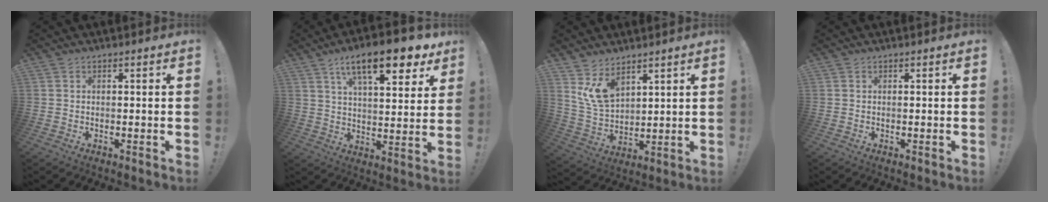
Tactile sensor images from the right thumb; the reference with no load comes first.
{"total": 17.2, "force": [9.7, 5.5, 13.1], "torque": [-0.205, -0.048, 0.154]}
{"total": 10.5, "force": [7.0, 6.0, 5.1], "torque": [-0.091, -0.040, 0.139]}
{"total": 0.0}